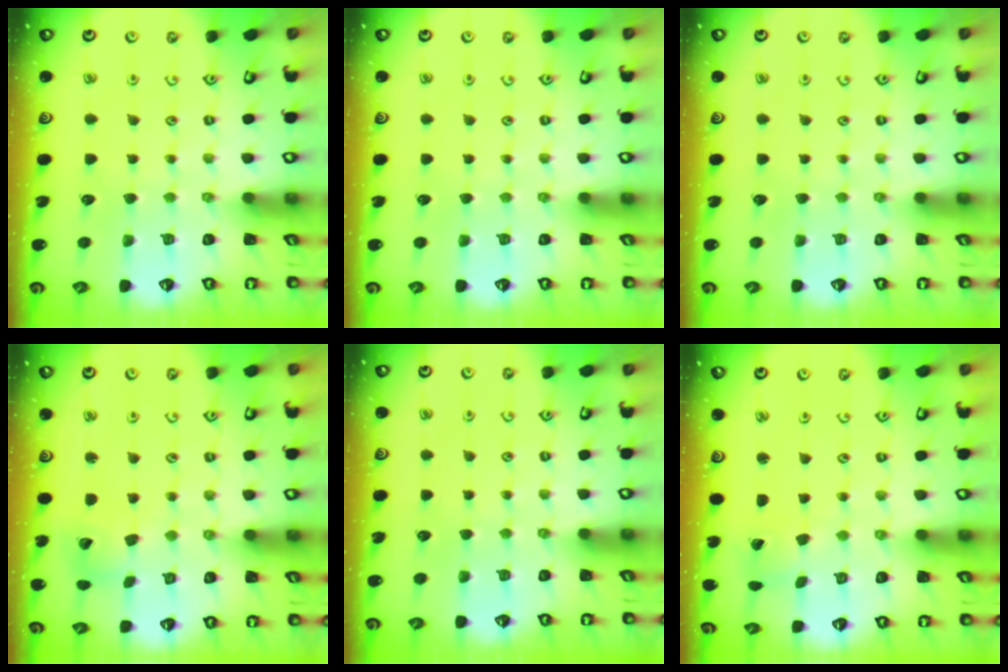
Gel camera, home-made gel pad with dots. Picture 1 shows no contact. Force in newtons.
{"total": 0.0}
{"total": 0.0}
{"total": 6.6, "press": 6.6, "slide": 0.8}
{"total": 0.0}
{"total": 1.2, "press": 1.2, "slide": 0.1}